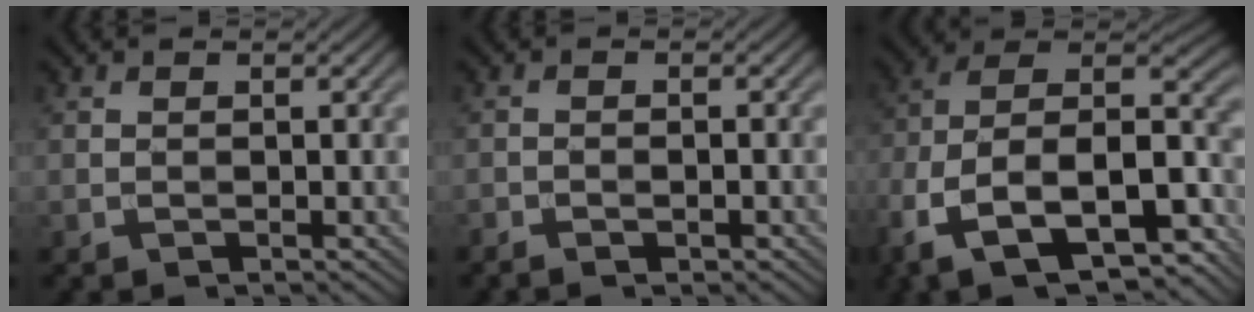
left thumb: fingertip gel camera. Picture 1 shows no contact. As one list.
[{"total": 1.6, "force": [-1.1, 0.4, 1.1], "torque": [-0.023, 0.001, -0.021]}, {"total": 18.4, "force": [-8.3, 10.4, 12.7], "torque": [-0.281, -0.027, -0.127]}]